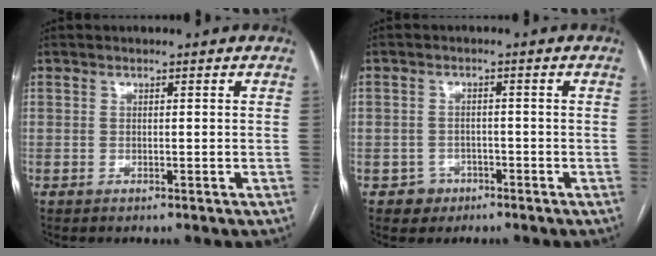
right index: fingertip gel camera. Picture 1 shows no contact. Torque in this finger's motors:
{"motor_torque": [-0.56, 0.03, -0.91, -0.21]}